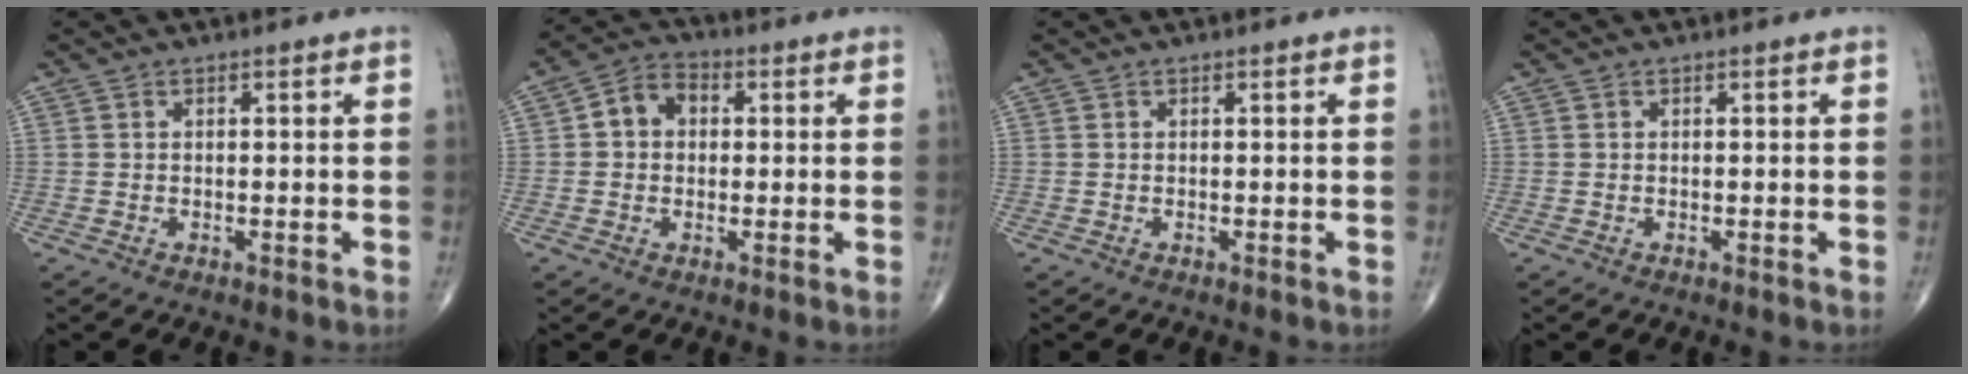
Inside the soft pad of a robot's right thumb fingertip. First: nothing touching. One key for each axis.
{"total": 6.1, "fx": 0.7, "fy": 4.8, "fz": 3.6, "tx": -0.050, "ty": 0.018, "tz": 0.003}
{"total": 0.0}
{"total": 0.0}